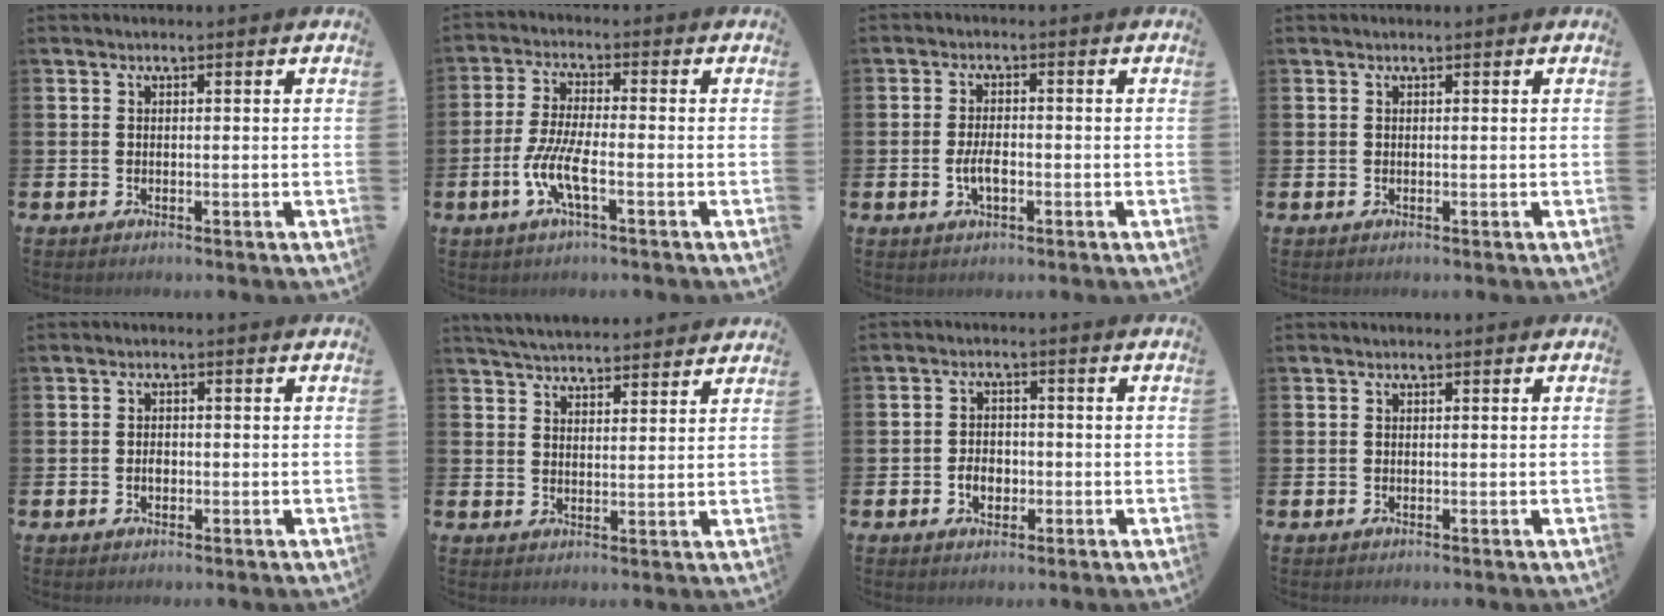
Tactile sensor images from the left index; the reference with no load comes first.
{"total": 5.5, "force": [-2.1, 1.2, 5.0], "torque": [-0.116, -0.007, -0.043]}
{"total": 3.1, "force": [-0.7, 1.4, 2.7], "torque": [-0.047, 0.002, -0.014]}
{"total": 0.0}
{"total": 1.1, "force": [-0.2, 0.8, 0.7], "torque": [-0.003, 0.000, -0.008]}
{"total": 4.8, "force": [4.8, 0.4, 0.4], "torque": [-0.020, -0.028, 0.086]}
{"total": 2.9, "force": [-0.9, 2.2, 1.7], "torque": [-0.017, -0.005, -0.023]}
{"total": 0.0}